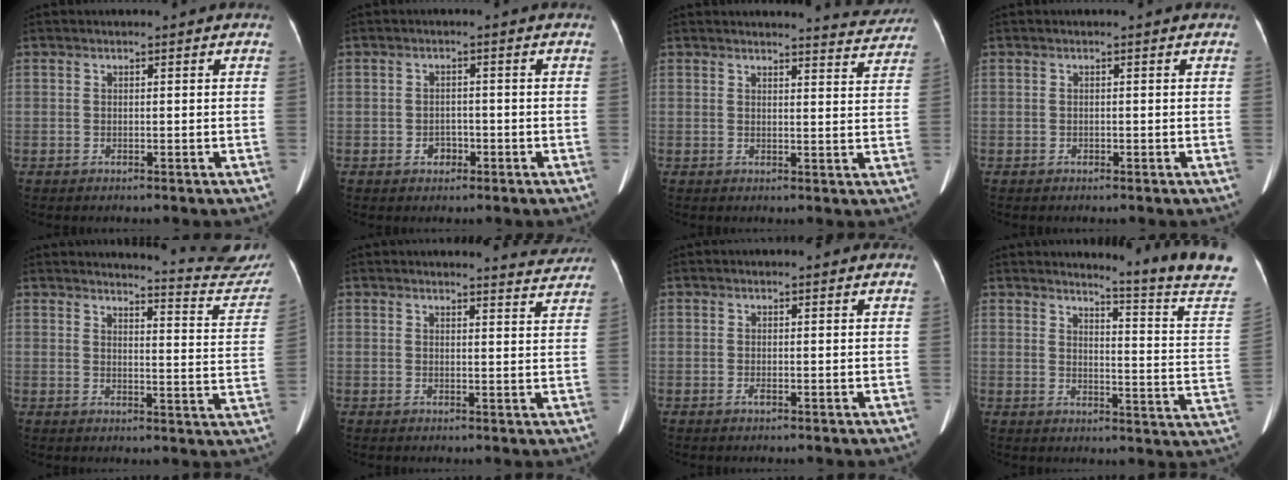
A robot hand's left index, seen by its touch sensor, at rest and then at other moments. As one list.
[{"total": 2.0, "force": [-1.0, 1.6, 0.9], "torque": [-0.012, 0.006, -0.011]}, {"total": 5.7, "force": [5.7, 0.2, 0.1], "torque": [-0.002, -0.023, 0.052]}, {"total": 0.0}, {"total": 14.6, "force": [14.5, 0.1, 1.5], "torque": [-0.004, -0.101, 0.139]}, {"total": 4.8, "force": [4.8, 0.1, 0.1], "torque": [-0.005, -0.020, 0.041]}, {"total": 0.5, "force": [-0.1, 0.1, 0.5], "torque": [-0.011, 0.000, -0.003]}, {"total": 14.2, "force": [13.2, -3.3, 4.1], "torque": [-0.063, -0.119, 0.148]}]